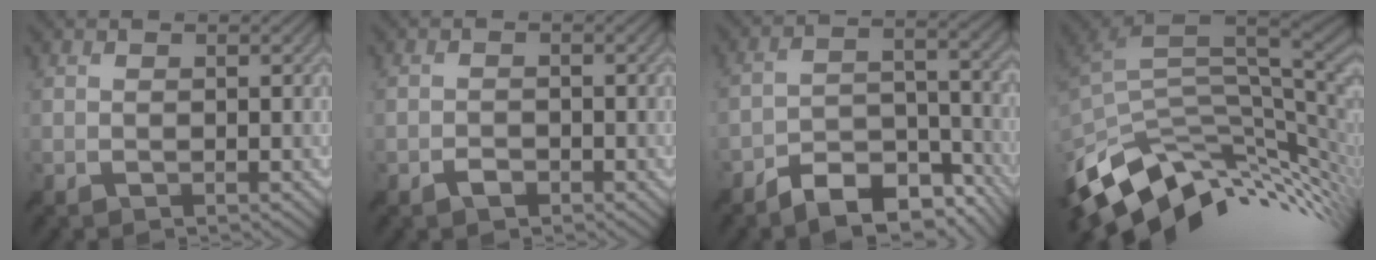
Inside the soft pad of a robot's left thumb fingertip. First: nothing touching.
{"total": 1.1, "force": [-0.9, 0.6, 0.4], "torque": [-0.010, -0.001, -0.016]}
{"total": 10.6, "force": [-8.2, 4.3, 5.2], "torque": [-0.082, -0.004, -0.141]}
{"total": 12.5, "force": [-4.2, 7.1, 9.4], "torque": [-0.191, -0.024, -0.066]}